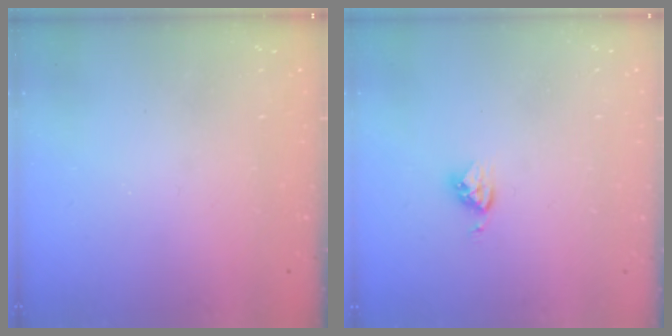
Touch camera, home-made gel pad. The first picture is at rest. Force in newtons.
{"total": 4.0, "press": 4.0, "slide": 0.4}